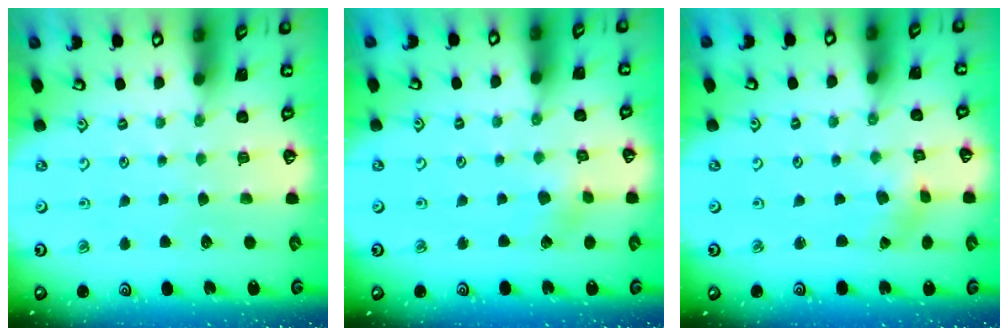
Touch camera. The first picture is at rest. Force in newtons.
{"total": 2.5, "press": 2.3, "slide": 0.8}
{"total": 1.1, "press": 1.0, "slide": 0.1}